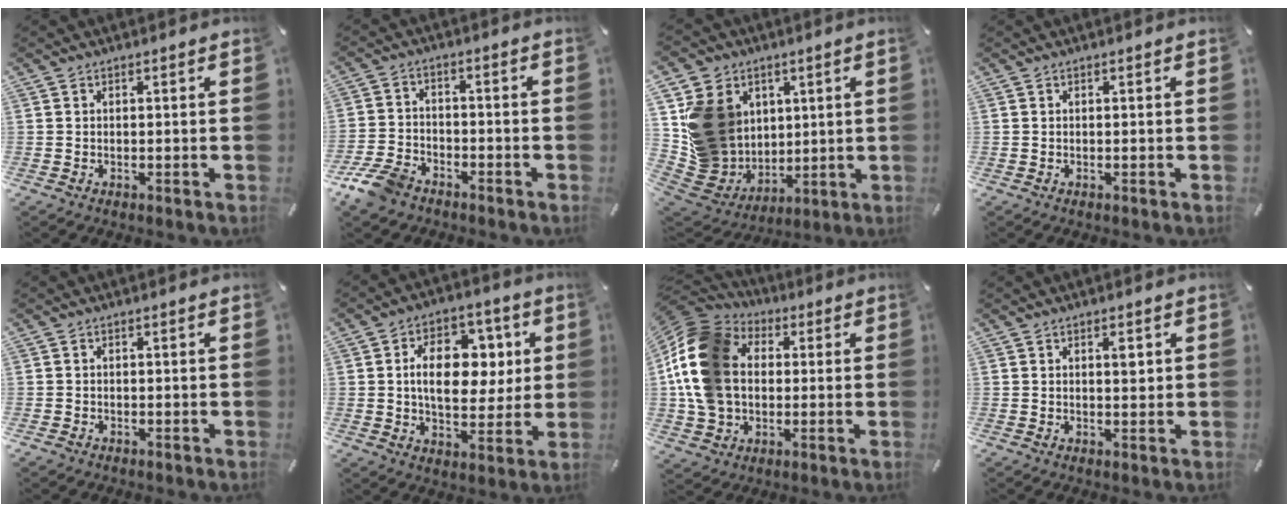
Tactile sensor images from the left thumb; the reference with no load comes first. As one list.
[{"total": 8.1, "force": [-6.1, 4.3, 3.1], "torque": [-0.072, 0.029, -0.119]}, {"total": 17.2, "force": [4.3, 15.3, 6.6], "torque": [-0.114, -0.023, 0.096]}, {"total": 0.0}, {"total": 0.5, "force": [-0.4, 0.4, 0.0], "torque": [0.000, 0.002, -0.010]}, {"total": 14.4, "force": [2.6, 9.8, 10.2], "torque": [-0.159, 0.005, 0.045]}, {"total": 19.0, "force": [1.4, 15.2, 11.2], "torque": [-0.252, 0.010, 0.024]}, {"total": 2.5, "force": [0.9, 1.1, 2.0], "torque": [-0.019, -0.007, 0.009]}]